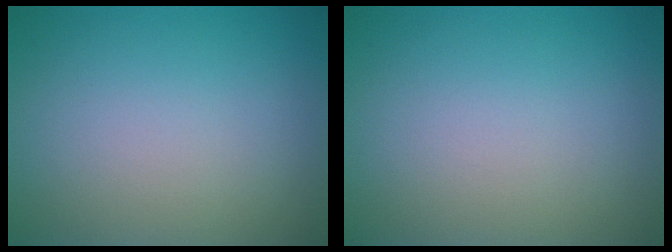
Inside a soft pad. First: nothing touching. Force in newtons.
{"total": 0.0}